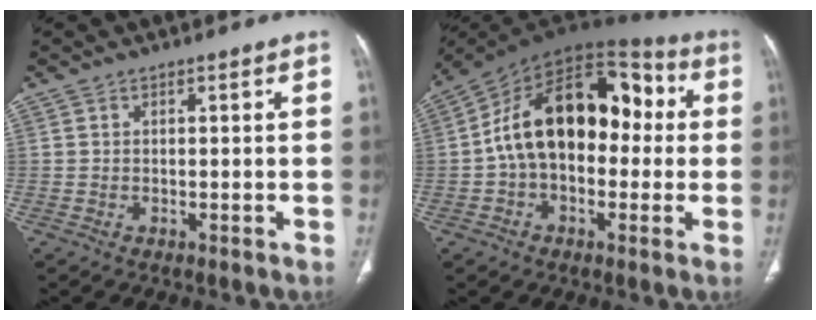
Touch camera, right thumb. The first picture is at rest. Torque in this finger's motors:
{"motor_torque": [2.38, 2.63, 1.92, -0.54, 0.45]}